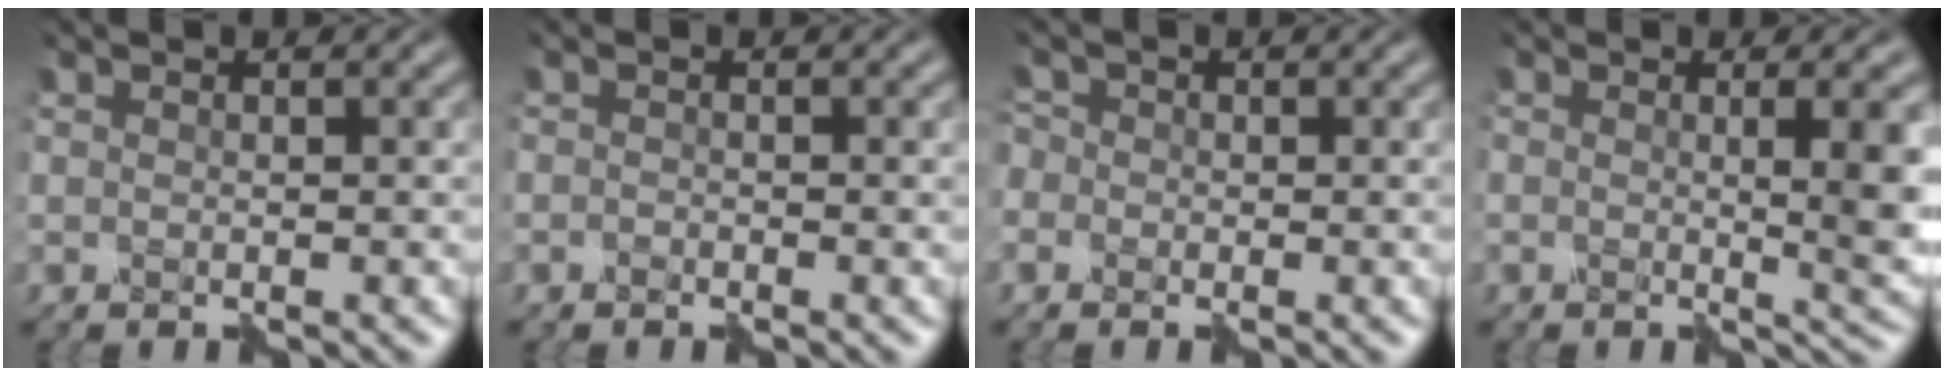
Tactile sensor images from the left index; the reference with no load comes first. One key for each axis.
{"total": 0.8, "fx": -0.8, "fy": 0.2, "fz": 0.0, "tx": 0.000, "ty": 0.002, "tz": -0.008}
{"total": 2.0, "fx": -0.5, "fy": 1.9, "fz": 0.7, "tx": -0.007, "ty": 0.016, "tz": -0.022}
{"total": 4.7, "fx": -0.1, "fy": 1.3, "fz": 4.5, "tx": -0.049, "ty": -0.003, "tz": 0.001}